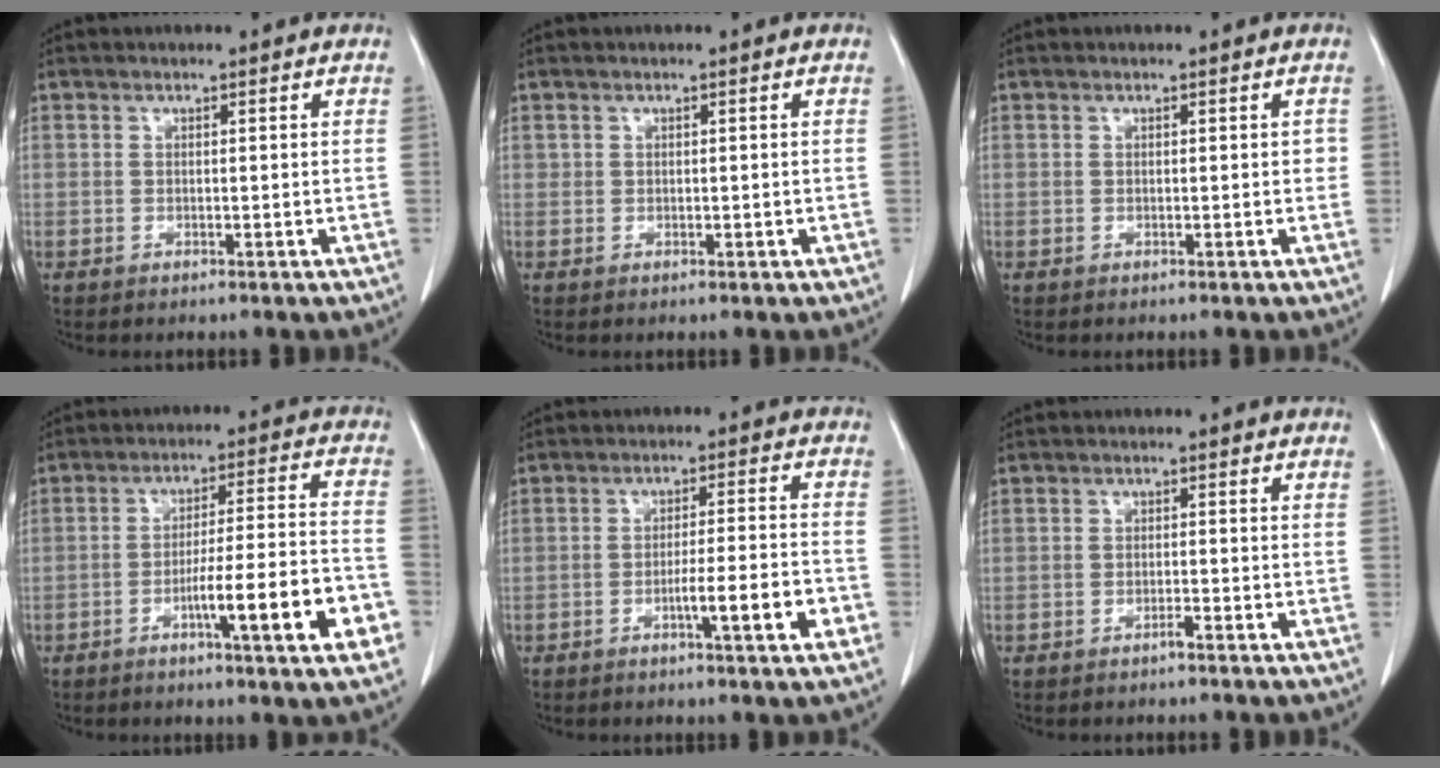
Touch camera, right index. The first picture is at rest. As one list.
[{"total": 0.8, "force": [0.0, 0.6, 0.4], "torque": [-0.009, 0.004, 0.004]}, {"total": 0.8, "force": [0.0, 0.5, 0.6], "torque": [-0.002, 0.003, 0.001]}, {"total": 13.7, "force": [-5.6, 0.7, 12.5], "torque": [-0.186, 0.004, -0.081]}, {"total": 7.8, "force": [-3.2, 0.1, 7.1], "torque": [-0.102, 0.001, -0.049]}, {"total": 1.1, "force": [-0.8, 0.1, 0.6], "torque": [-0.012, 0.001, -0.014]}]